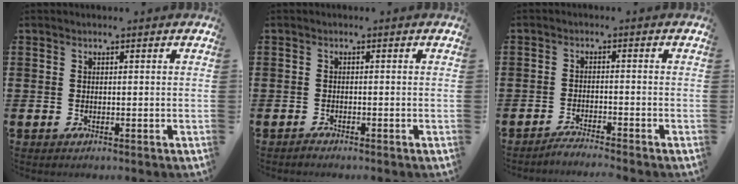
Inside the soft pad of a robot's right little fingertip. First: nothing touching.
{"total": 0.6, "force": [-0.6, 0.0, 0.1], "torque": [-0.003, -0.003, -0.011]}
{"total": 1.3, "force": [-1.2, -0.2, 0.4], "torque": [-0.006, -0.002, -0.023]}